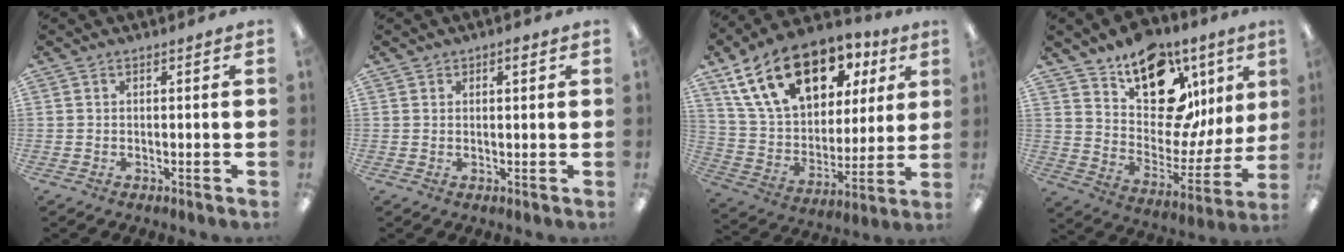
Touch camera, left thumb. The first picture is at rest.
{"total": 1.6, "force": [1.1, 0.9, 0.9], "torque": [-0.010, 0.000, 0.017]}
{"total": 21.9, "force": [12.0, 13.3, 12.6], "torque": [-0.223, -0.044, 0.218]}
{"total": 18.9, "force": [12.1, 10.1, 10.3], "torque": [-0.153, -0.084, 0.215]}